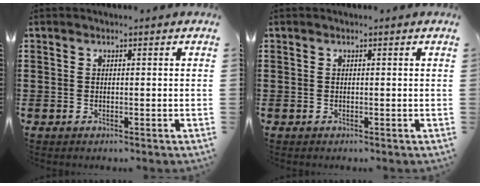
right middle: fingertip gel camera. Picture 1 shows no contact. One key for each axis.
{"total": 0.0}